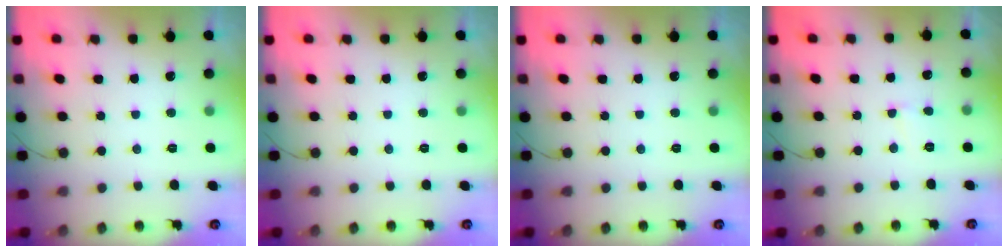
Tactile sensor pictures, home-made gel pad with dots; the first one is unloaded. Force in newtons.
{"total": 0.0}
{"total": 0.0}
{"total": 2.5, "press": 2.5, "slide": 0.2}